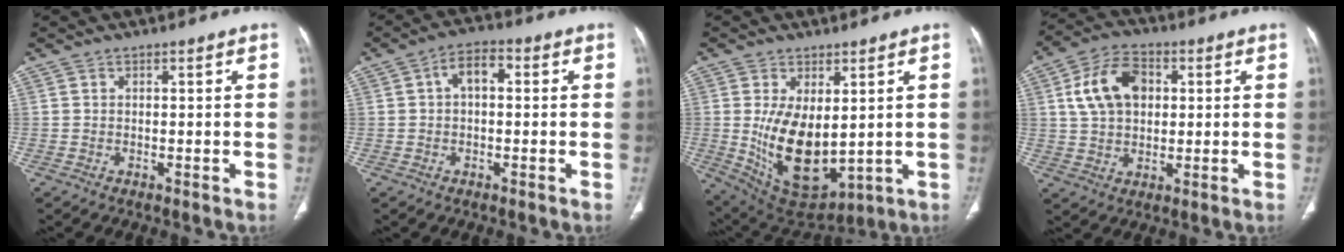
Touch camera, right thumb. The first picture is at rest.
{"total": 5.2, "force": [0.7, 2.9, 4.3], "torque": [-0.067, 0.017, 0.003]}
{"total": 14.3, "force": [0.5, 7.8, 12.0], "torque": [-0.192, -0.024, 0.039]}
{"total": 11.8, "force": [2.7, 8.0, 8.2], "torque": [-0.134, 0.010, 0.045]}